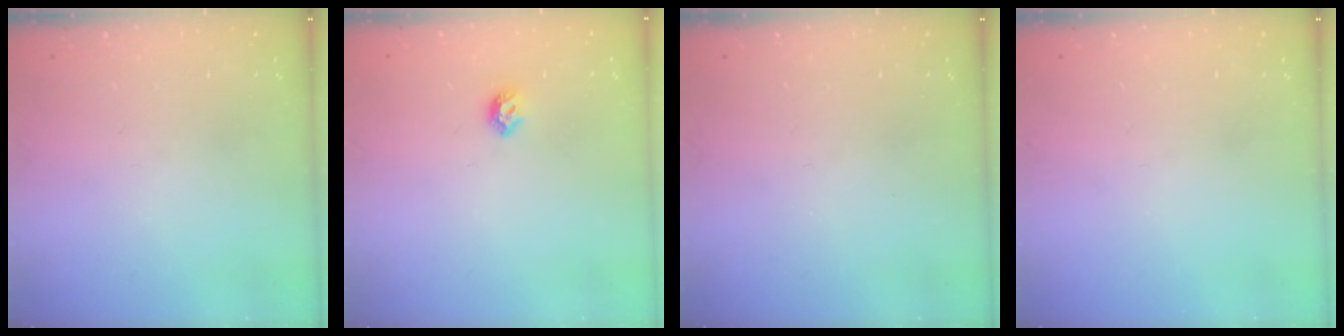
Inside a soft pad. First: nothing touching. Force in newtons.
{"total": 5.5, "press": 5.4, "slide": 1.2}
{"total": 0.0}
{"total": 0.0}